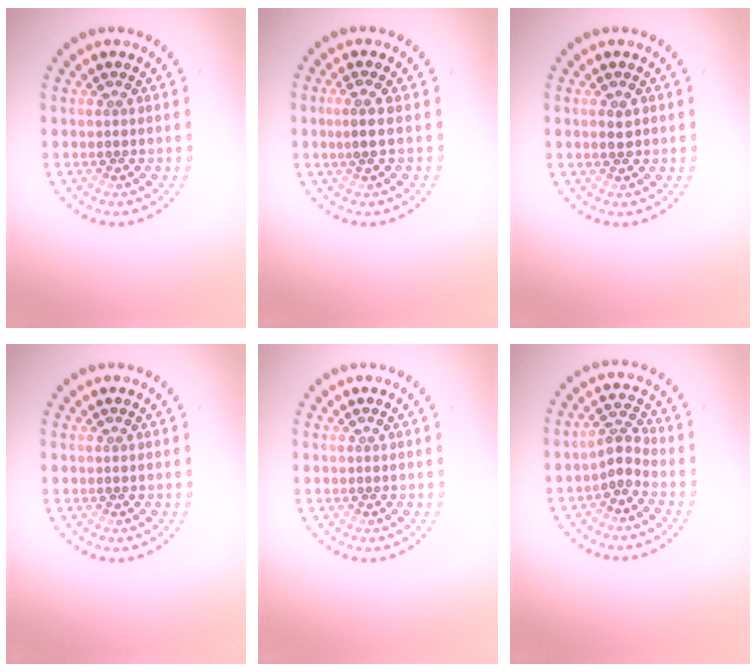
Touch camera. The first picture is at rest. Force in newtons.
{"total": 1.6, "press": 1.3, "slide": 1.0}
{"total": 1.0, "press": 1.0, "slide": 0.2}
{"total": 0.0}
{"total": 0.0}
{"total": 2.2, "press": 1.6, "slide": 1.5}